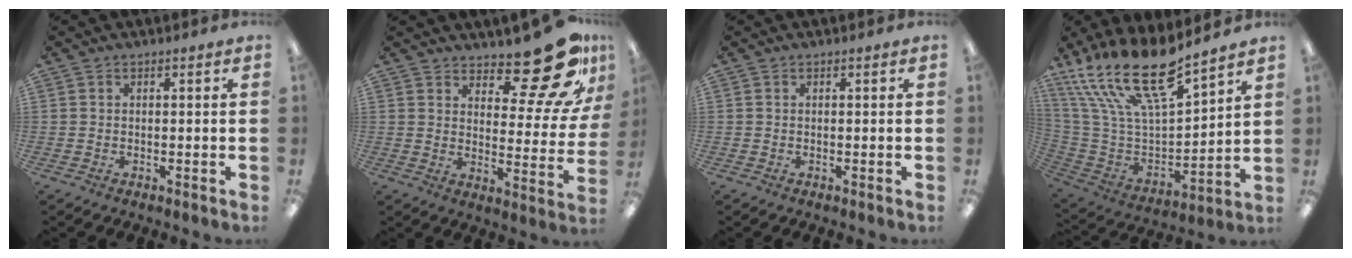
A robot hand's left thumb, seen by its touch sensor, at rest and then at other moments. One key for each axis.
{"total": 17.7, "fx": 13.5, "fy": 6.0, "fz": 9.7, "tx": -0.119, "ty": -0.104, "tz": 0.221}
{"total": 0.0}
{"total": 22.4, "fx": 17.0, "fy": 6.5, "fz": 13.0, "tx": -0.262, "ty": -0.112, "tz": 0.299}